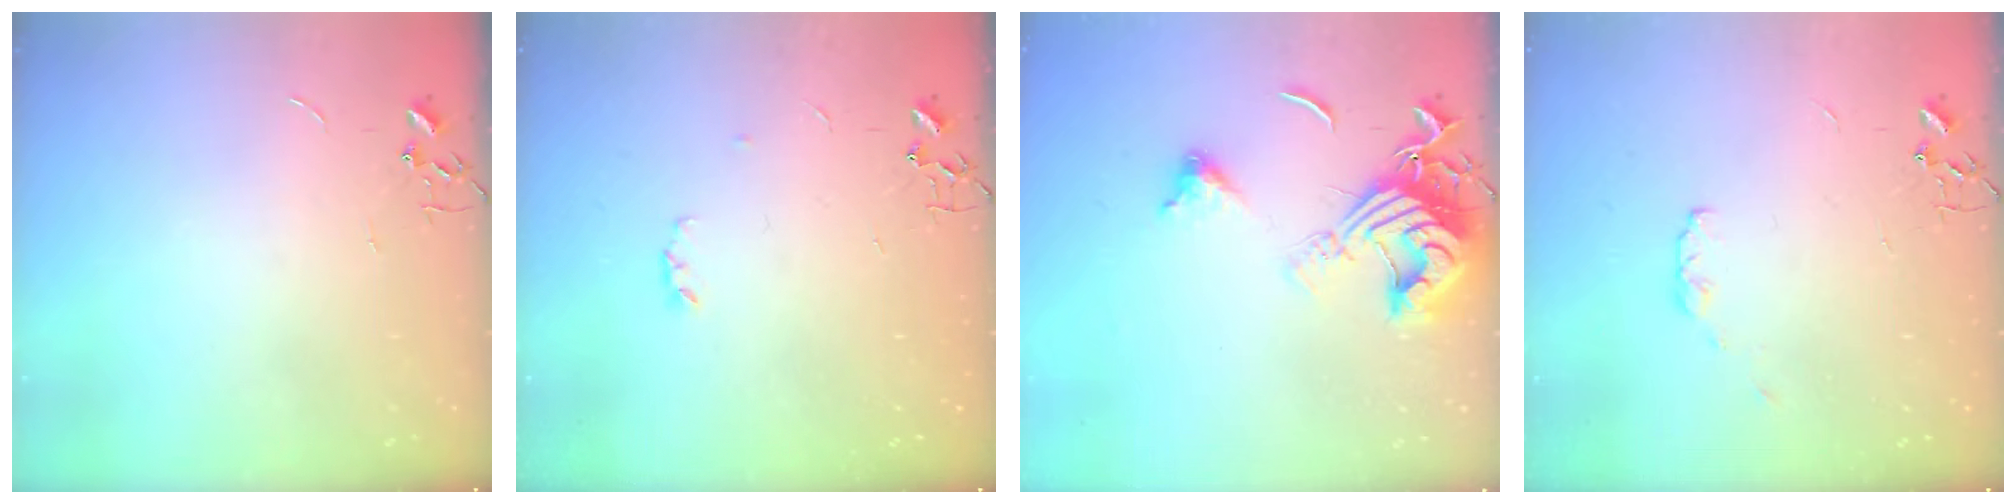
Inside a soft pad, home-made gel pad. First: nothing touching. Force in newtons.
{"total": 3.1, "press": 3.1, "slide": 0.5}
{"total": 15.6, "press": 15.5, "slide": 1.9}
{"total": 4.0, "press": 4.0, "slide": 0.6}